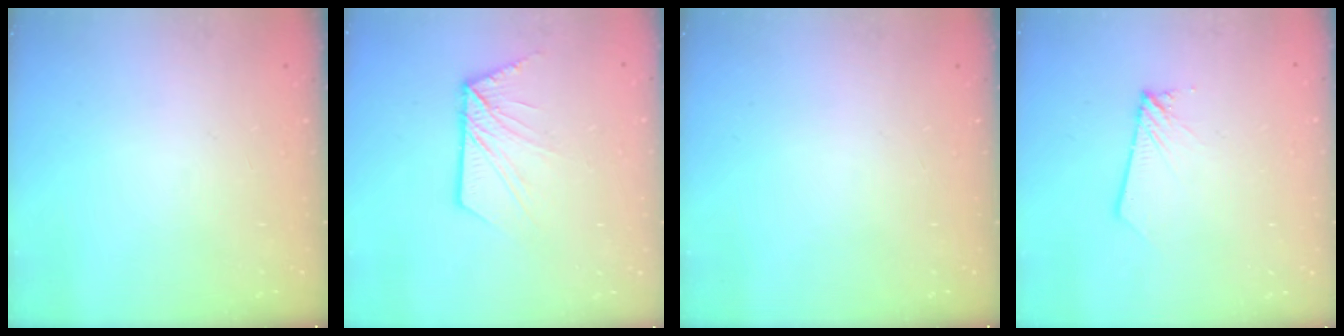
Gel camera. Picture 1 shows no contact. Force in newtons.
{"total": 10.8, "press": 10.8, "slide": 1.4}
{"total": 0.0}
{"total": 2.0, "press": 2.0, "slide": 0.1}